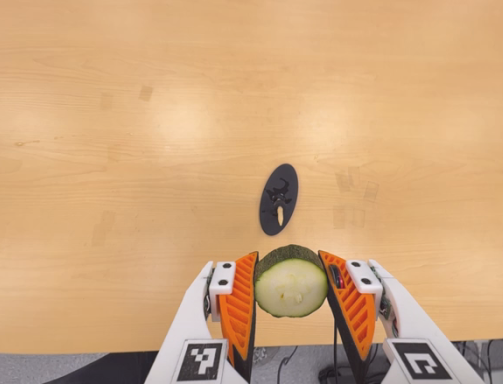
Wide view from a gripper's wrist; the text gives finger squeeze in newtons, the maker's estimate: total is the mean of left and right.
{"total": 10.2, "left": 9.8, "right": 10.7}